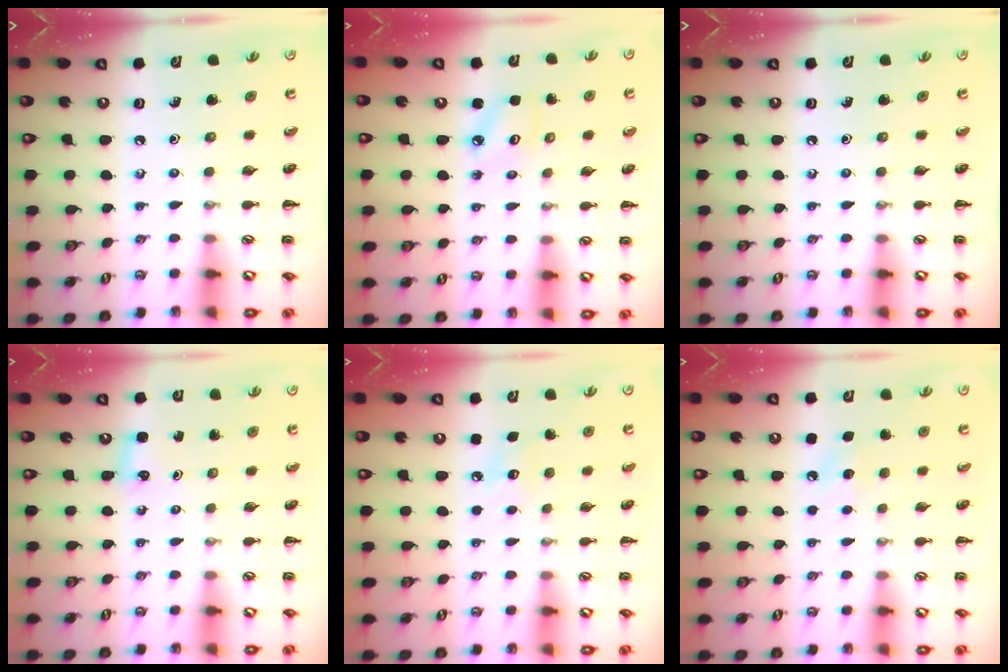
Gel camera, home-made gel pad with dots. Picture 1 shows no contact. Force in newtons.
{"total": 3.5, "press": 3.4, "slide": 0.5}
{"total": 0.0}
{"total": 2.8, "press": 2.6, "slide": 0.9}
{"total": 6.3, "press": 6.1, "slide": 1.5}
{"total": 4.8, "press": 4.7, "slide": 1.2}